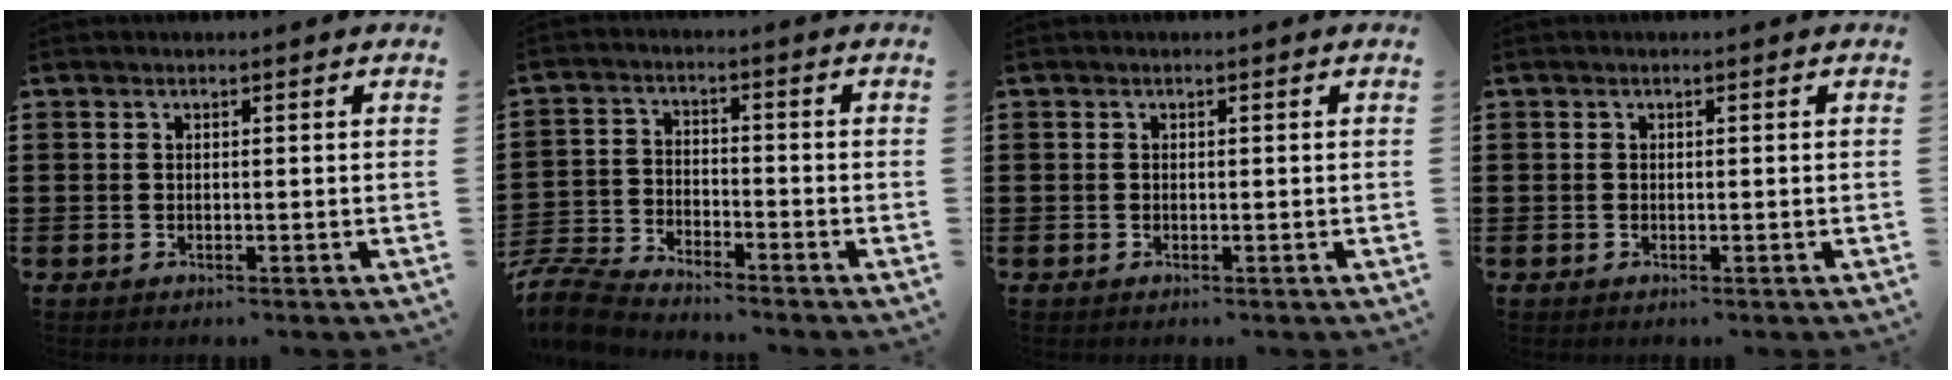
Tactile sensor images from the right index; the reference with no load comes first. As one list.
[{"total": 6.5, "force": [-6.3, 0.8, 1.2], "torque": [-0.048, -0.001, -0.132]}, {"total": 0.0}, {"total": 0.0}]